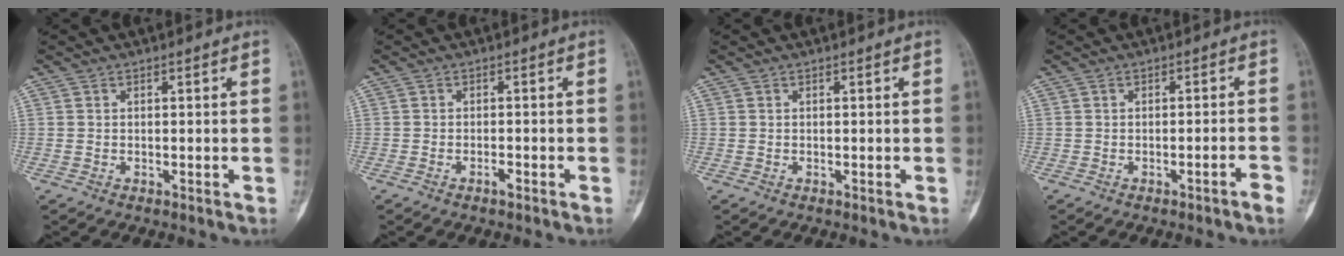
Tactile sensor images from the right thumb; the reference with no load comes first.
{"total": 1.2, "force": [-0.8, 0.3, 0.8], "torque": [-0.017, 0.005, -0.014]}
{"total": 0.0}
{"total": 2.3, "force": [-1.4, -0.1, 1.8], "torque": [-0.036, 0.009, -0.019]}